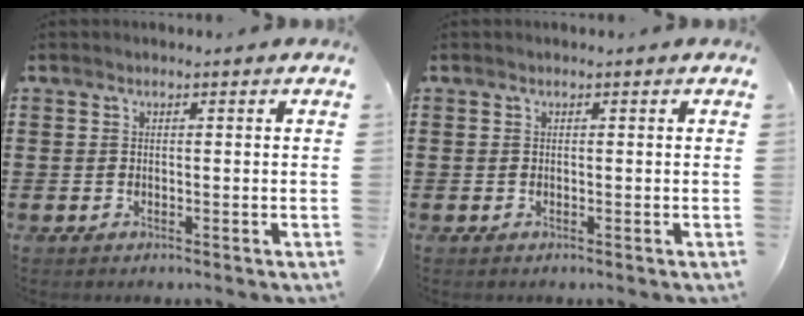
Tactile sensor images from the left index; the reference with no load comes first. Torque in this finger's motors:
{"motor_torque": [0.00, 0.00, 0.00, 0.00]}